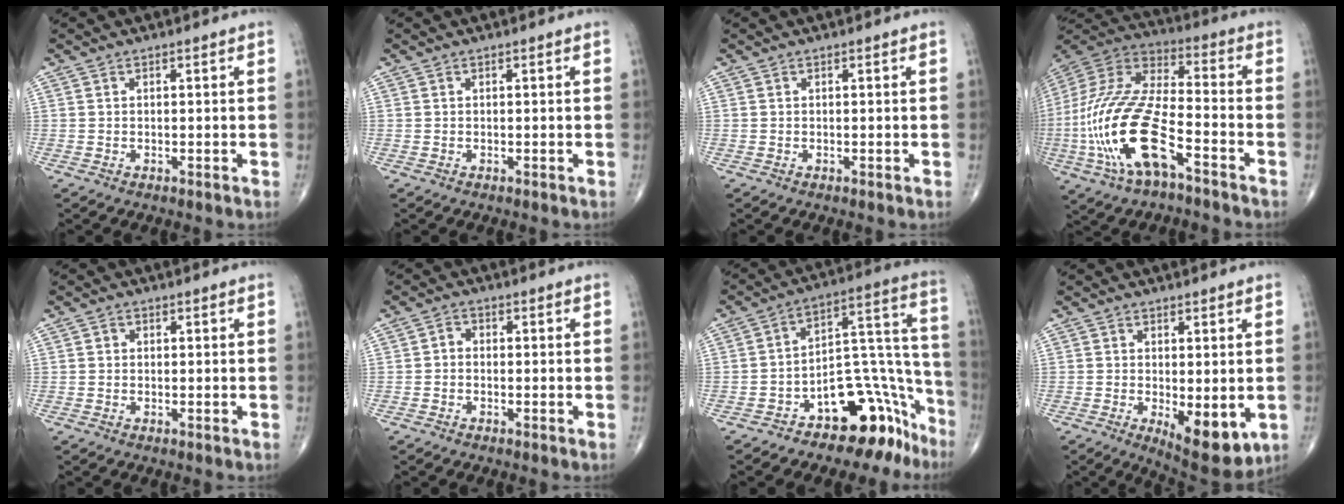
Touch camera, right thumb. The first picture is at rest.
{"total": 0.0}
{"total": 0.0}
{"total": 23.2, "force": [-8.3, 9.3, 19.6], "torque": [-0.450, 0.031, -0.152]}
{"total": 1.1, "force": [0.2, 1.0, 0.4], "torque": [-0.001, 0.002, 0.001]}
{"total": 1.9, "force": [-0.3, 1.5, 1.1], "torque": [-0.008, 0.008, -0.011]}
{"total": 16.8, "force": [-10.9, 8.6, 9.4], "torque": [-0.048, 0.151, -0.163]}
{"total": 9.2, "force": [-2.0, 3.8, 8.1], "torque": [-0.106, -0.023, -0.019]}